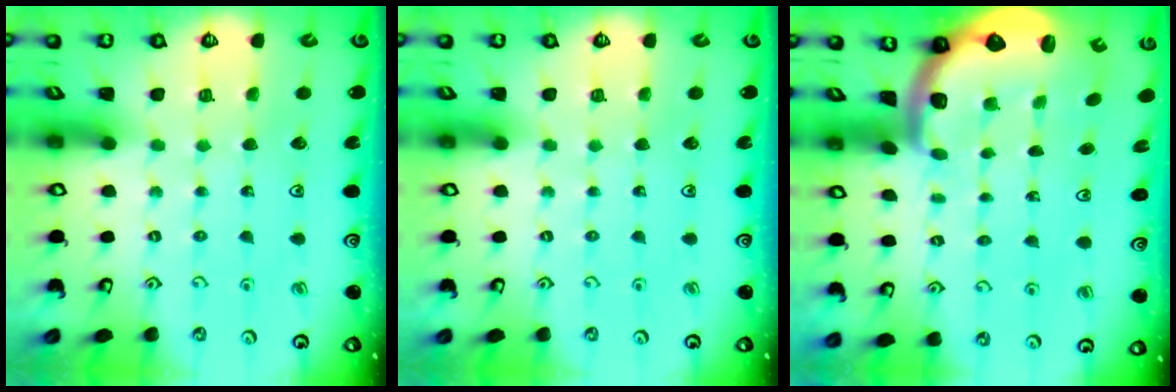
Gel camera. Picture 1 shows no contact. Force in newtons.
{"total": 0.0}
{"total": 2.9, "press": 2.6, "slide": 1.4}